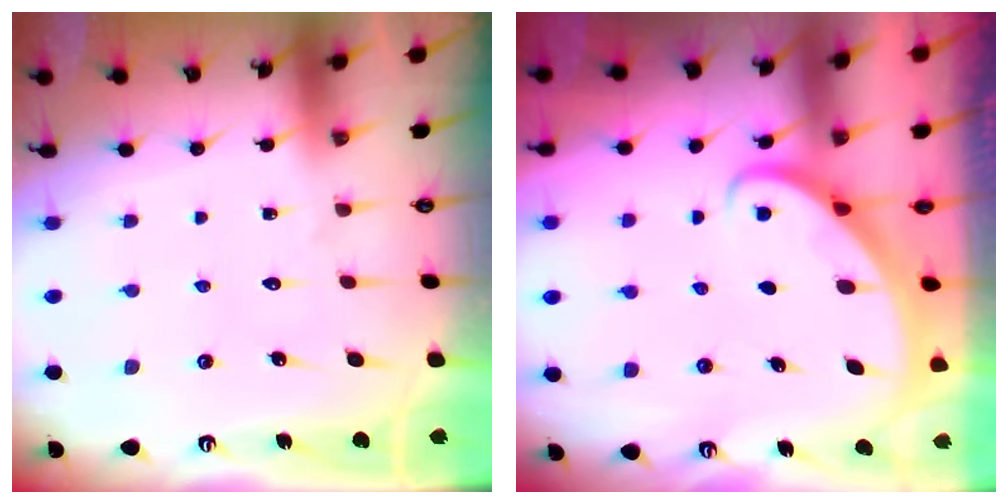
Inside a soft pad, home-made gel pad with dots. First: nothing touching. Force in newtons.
{"total": 2.8, "press": 2.8, "slide": 0.2}